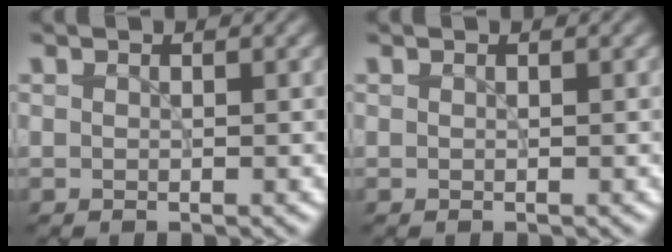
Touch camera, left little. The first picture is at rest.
{"total": 0.0}